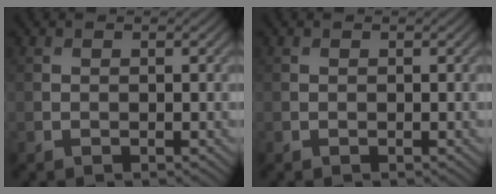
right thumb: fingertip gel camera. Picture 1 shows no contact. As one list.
[{"total": 0.0}]